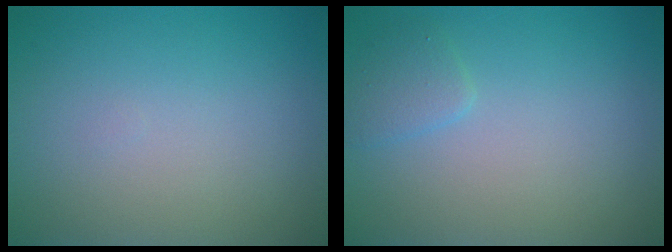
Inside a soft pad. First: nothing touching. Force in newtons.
{"total": 1.4, "press": 1.4, "slide": 0.1}